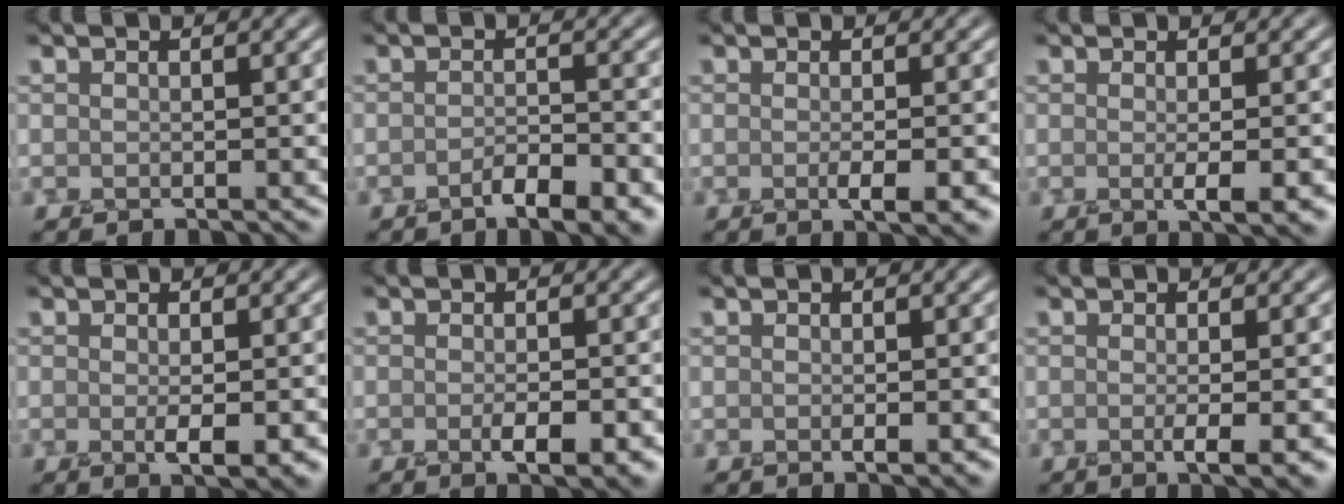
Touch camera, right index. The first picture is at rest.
{"total": 3.7, "force": [-2.1, 1.1, 2.8], "torque": [-0.050, -0.003, -0.035]}
{"total": 2.9, "force": [-0.7, 0.8, 2.7], "torque": [-0.034, -0.001, -0.012]}
{"total": 3.0, "force": [-0.4, 0.7, 2.9], "torque": [-0.035, -0.002, -0.007]}
{"total": 2.6, "force": [-0.5, 0.7, 2.5], "torque": [-0.040, -0.009, -0.004]}
{"total": 3.0, "force": [-1.2, 0.8, 2.7], "torque": [-0.043, -0.008, -0.015]}
{"total": 1.2, "force": [-0.2, 0.5, 1.0], "torque": [-0.018, -0.006, 0.000]}
{"total": 2.8, "force": [-0.4, 0.6, 2.7], "torque": [-0.036, -0.005, -0.007]}